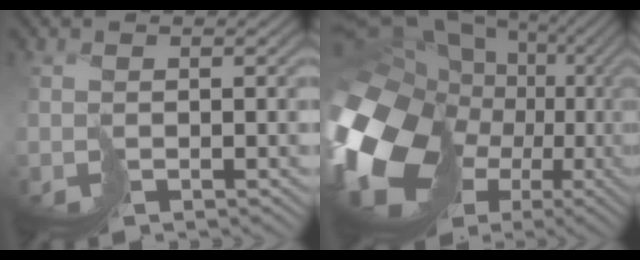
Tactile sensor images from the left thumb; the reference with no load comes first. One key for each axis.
{"total": 19.8, "fx": -2.3, "fy": 15.3, "fz": 12.3, "tx": -0.332, "ty": -0.028, "tz": -0.017}